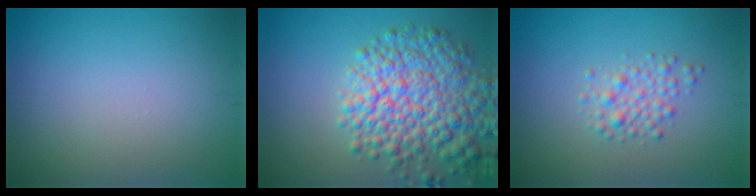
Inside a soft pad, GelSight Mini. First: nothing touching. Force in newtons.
{"total": 8.8, "press": 8.7, "slide": 0.4}
{"total": 2.1, "press": 2.1, "slide": 0.0}